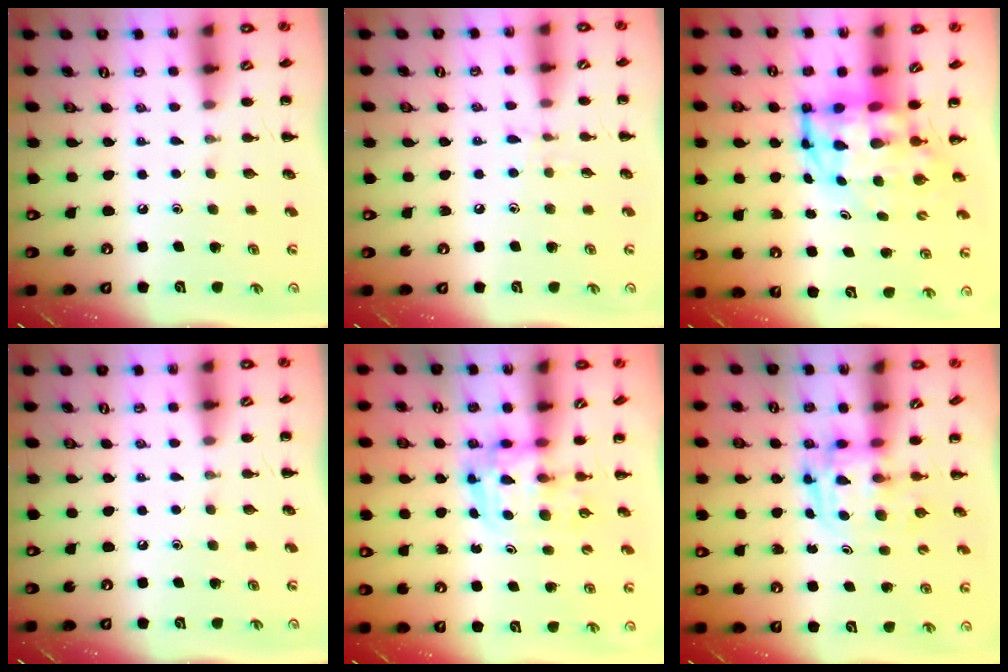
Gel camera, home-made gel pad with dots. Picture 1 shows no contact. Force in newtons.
{"total": 5.3, "press": 5.0, "slide": 1.8}
{"total": 6.6, "press": 6.3, "slide": 2.1}
{"total": 0.0}
{"total": 3.4, "press": 3.3, "slide": 0.6}
{"total": 3.2, "press": 3.1, "slide": 0.5}